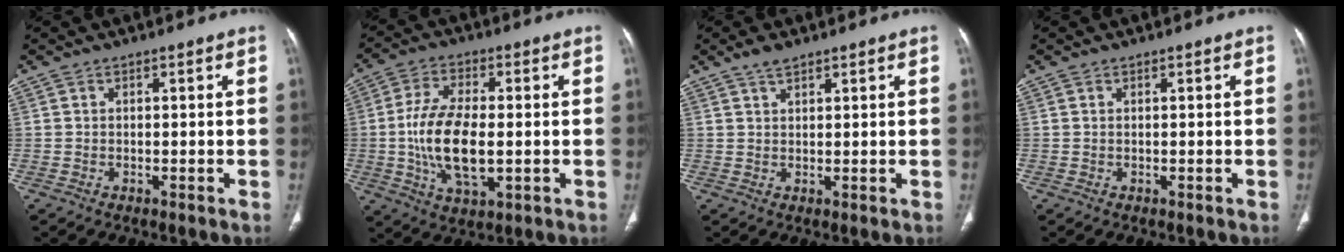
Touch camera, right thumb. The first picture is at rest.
{"total": 13.2, "force": [-1.2, 6.1, 11.6], "torque": [-0.224, -0.004, -0.018]}
{"total": 2.8, "force": [2.1, 1.0, 1.5], "torque": [-0.028, -0.007, 0.040]}
{"total": 0.0}